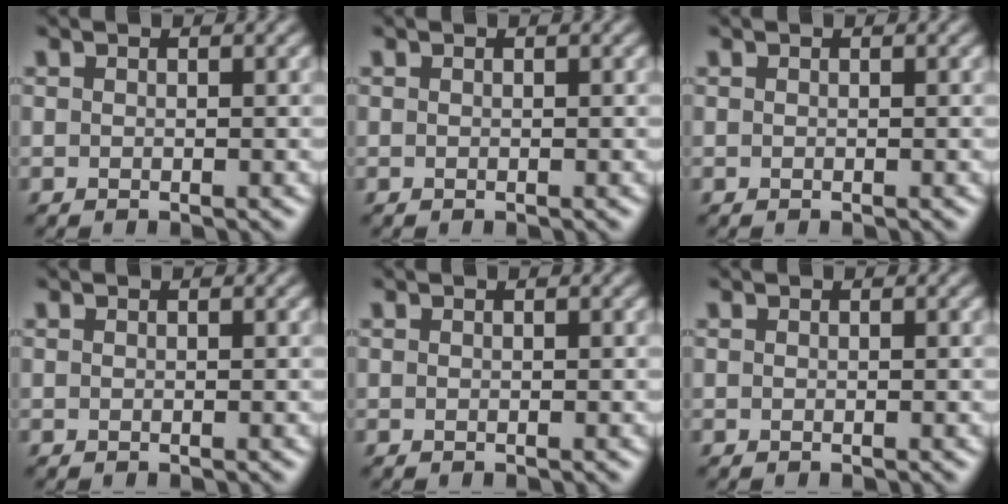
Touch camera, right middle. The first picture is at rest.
{"total": 0.0}
{"total": 0.0}
{"total": 0.0}
{"total": 0.0}
{"total": 0.0}